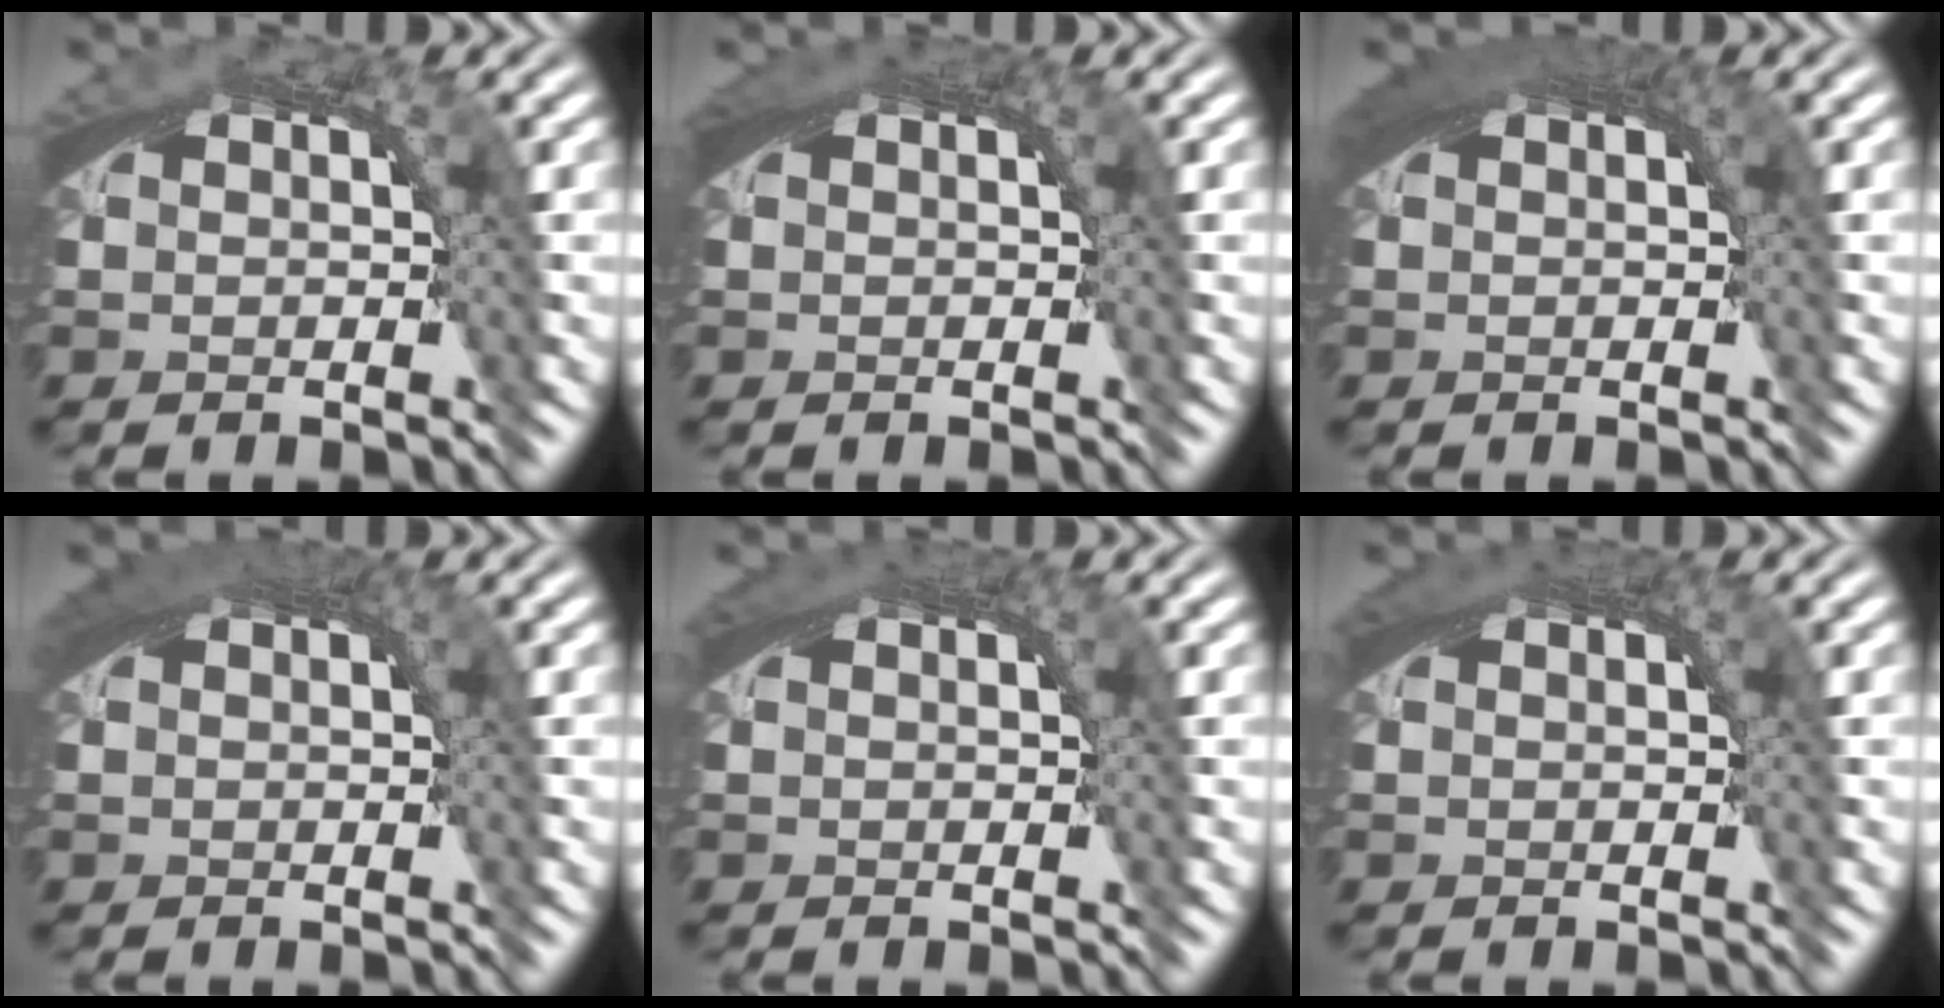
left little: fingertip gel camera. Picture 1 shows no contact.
{"total": 1.4, "force": [0.5, 0.2, 1.3], "torque": [-0.020, 0.003, 0.010]}
{"total": 2.7, "force": [1.1, 0.7, 2.4], "torque": [-0.031, 0.010, 0.016]}
{"total": 2.3, "force": [1.0, 0.5, 2.1], "torque": [-0.026, 0.008, 0.015]}
{"total": 1.4, "force": [0.6, 0.1, 1.2], "torque": [-0.016, 0.006, 0.010]}
{"total": 1.4, "force": [0.6, 0.1, 1.3], "torque": [-0.019, 0.005, 0.011]}